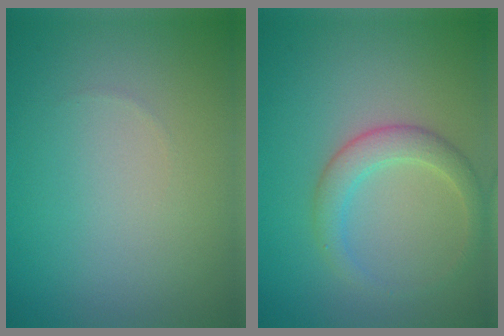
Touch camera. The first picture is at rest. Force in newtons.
{"total": 2.8, "press": 2.8, "slide": 0.0}